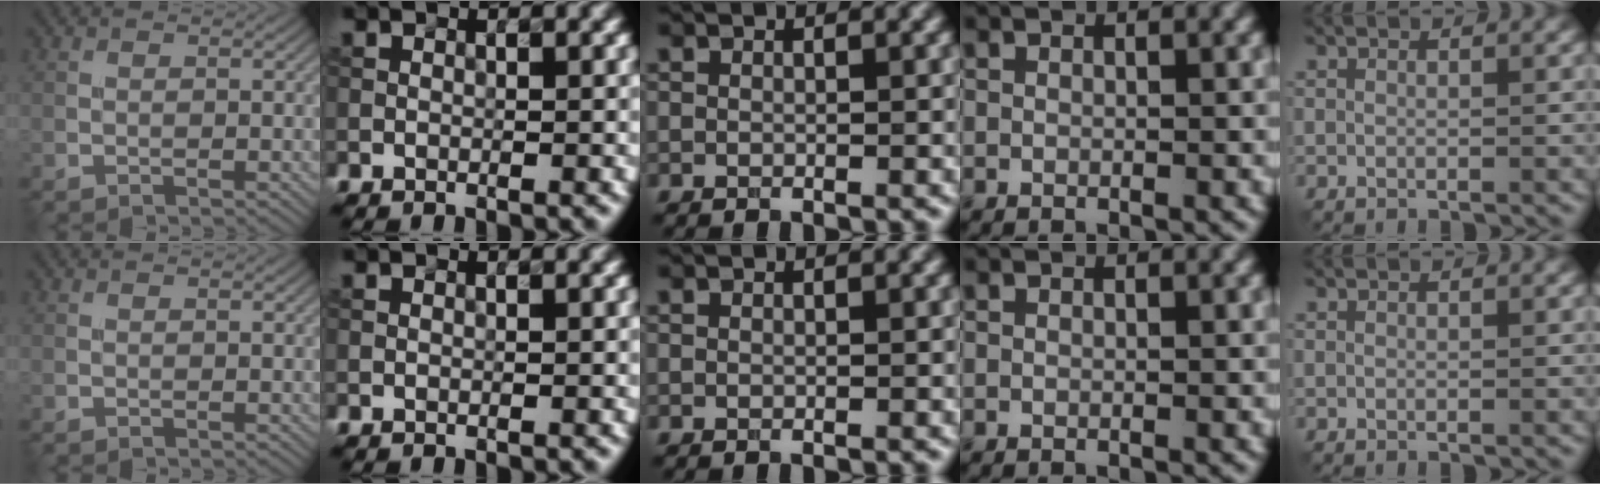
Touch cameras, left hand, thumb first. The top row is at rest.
{}